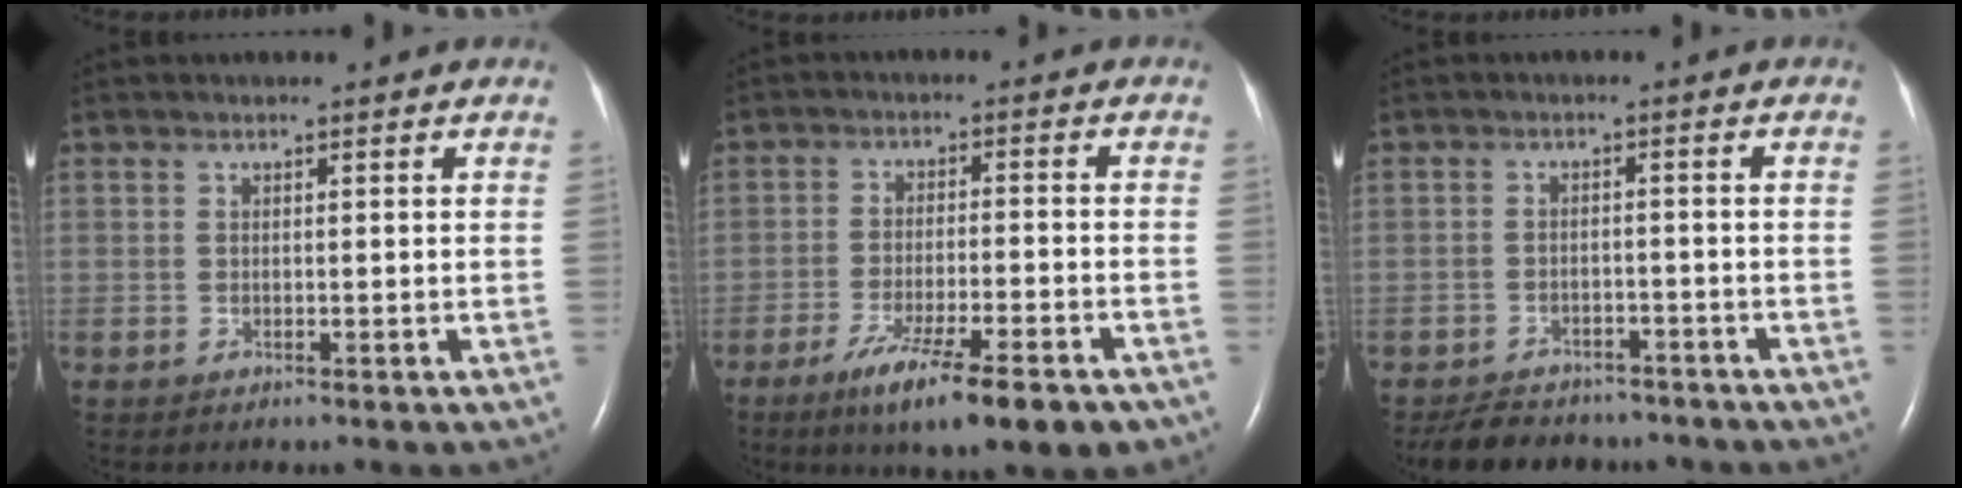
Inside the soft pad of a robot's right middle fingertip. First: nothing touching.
{"total": 12.8, "force": [-8.4, 2.0, 9.5], "torque": [-0.136, -0.024, -0.125]}
{"total": 9.5, "force": [-8.4, 3.7, 2.5], "torque": [-0.048, -0.001, -0.112]}